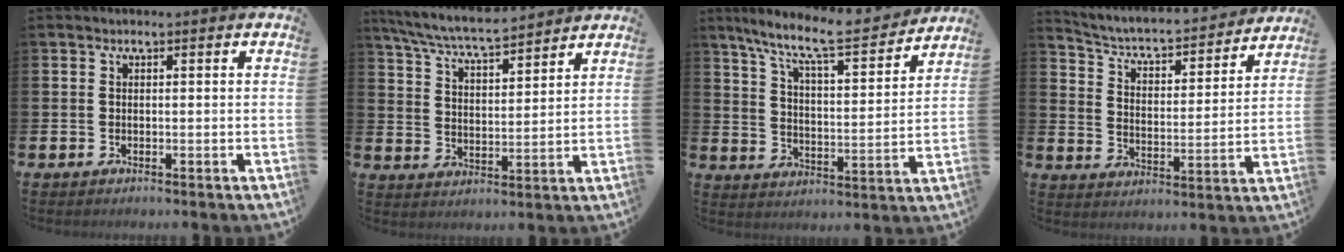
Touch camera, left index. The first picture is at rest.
{"total": 7.0, "force": [6.7, 0.5, 2.1], "torque": [-0.066, -0.039, 0.117]}
{"total": 9.5, "force": [8.4, 1.2, 4.3], "torque": [-0.113, -0.055, 0.141]}
{"total": 5.0, "force": [4.5, 1.3, 1.7], "torque": [-0.064, -0.041, 0.067]}